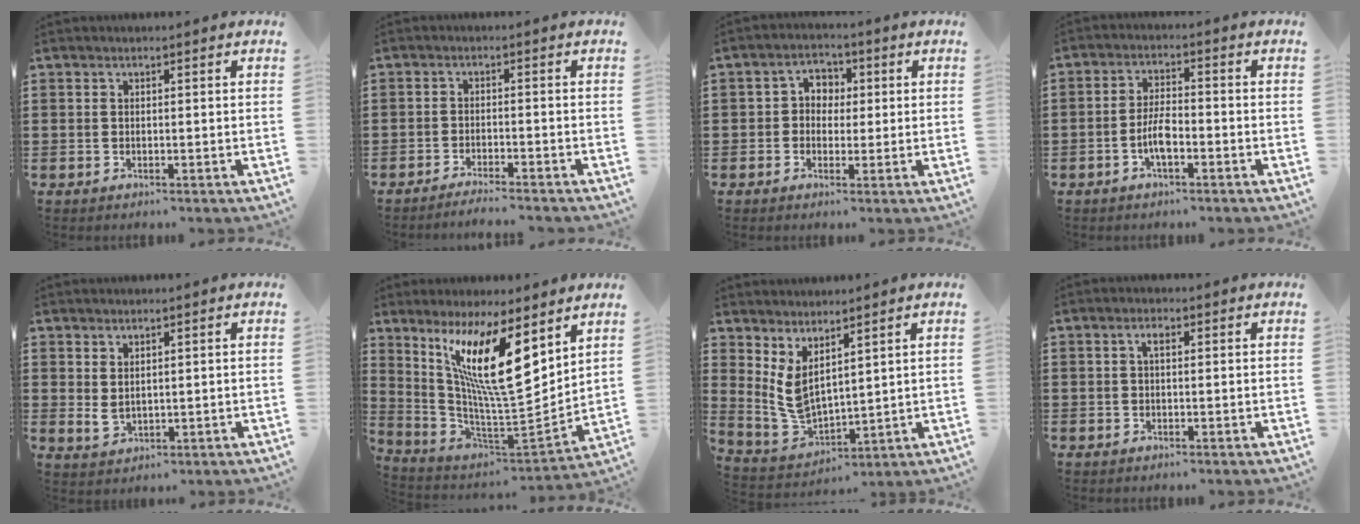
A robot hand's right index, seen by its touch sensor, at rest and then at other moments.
{"total": 2.1, "force": [-2.0, -0.3, 0.4], "torque": [-0.008, 0.002, -0.041]}
{"total": 3.2, "force": [-0.3, 3.0, 1.2], "torque": [-0.036, 0.015, -0.012]}
{"total": 4.6, "force": [-1.5, 1.6, 4.1], "torque": [-0.090, -0.001, -0.032]}
{"total": 2.4, "force": [1.4, 1.0, 1.6], "torque": [-0.039, -0.005, 0.027]}
{"total": 15.6, "force": [6.9, 3.9, 13.4], "torque": [-0.286, -0.032, 0.112]}
{"total": 5.3, "force": [2.6, 2.7, 3.8], "torque": [-0.110, -0.026, 0.044]}
{"total": 1.3, "force": [0.3, 0.6, 1.2], "torque": [-0.024, 0.006, 0.004]}